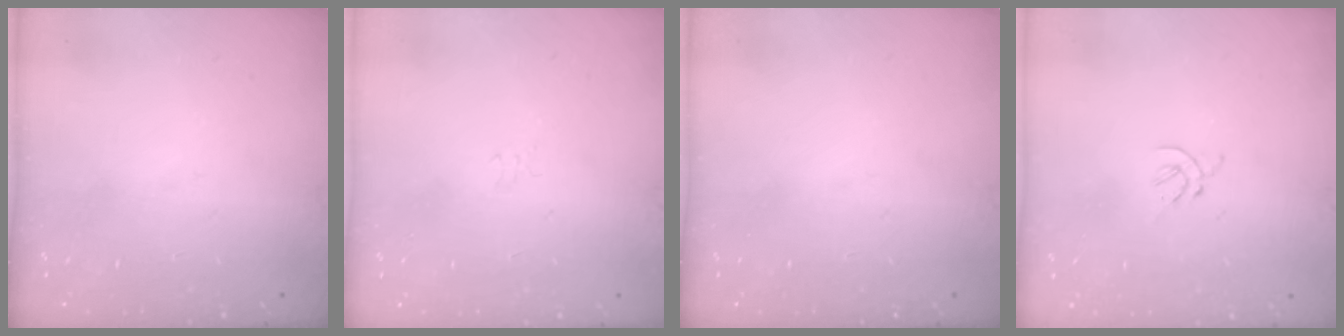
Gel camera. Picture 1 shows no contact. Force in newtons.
{"total": 2.1, "press": 2.0, "slide": 0.6}
{"total": 0.0}
{"total": 1.2, "press": 1.1, "slide": 0.5}